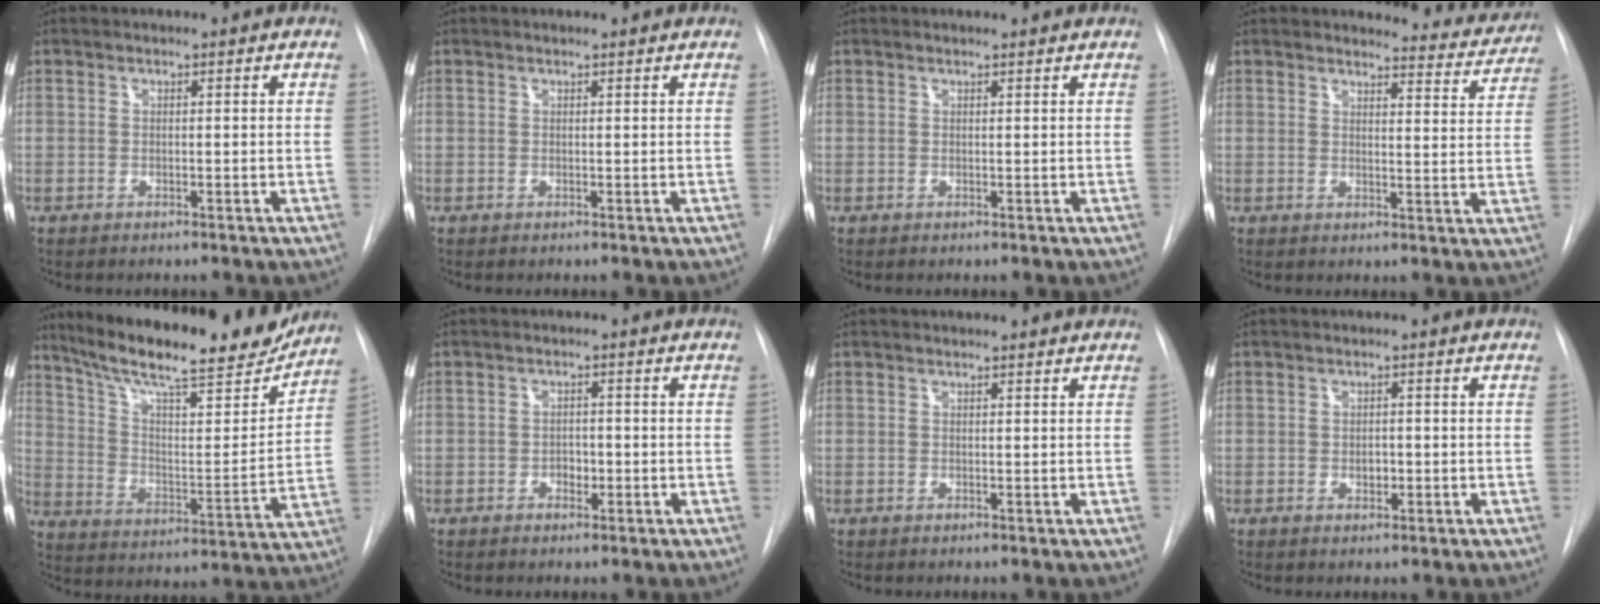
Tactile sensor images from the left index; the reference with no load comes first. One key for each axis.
{"total": 1.1, "fx": 1.1, "fy": -0.1, "fz": 0.1, "tx": -0.007, "ty": 0.004, "tz": 0.013}
{"total": 1.8, "fx": 1.7, "fy": 0.0, "fz": 0.3, "tx": -0.008, "ty": 0.004, "tz": 0.018}
{"total": 7.7, "fx": 7.6, "fy": 1.2, "fz": 0.0, "tx": 0.016, "ty": -0.040, "tz": 0.073}
{"total": 23.2, "fx": 19.9, "fy": 3.5, "fz": 11.4, "tx": -0.189, "ty": -0.029, "tz": 0.296}
{"total": 1.8, "fx": -0.8, "fy": 1.2, "fz": 1.0, "tx": -0.013, "ty": 0.001, "tz": -0.011}
{"total": 2.1, "fx": 2.0, "fy": 0.1, "fz": 0.3, "tx": -0.008, "ty": 0.004, "tz": 0.020}
{"total": 1.4, "fx": -0.5, "fy": 0.9, "fz": 1.0, "tx": -0.015, "ty": -0.003, "tz": -0.005}